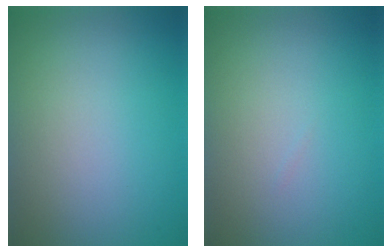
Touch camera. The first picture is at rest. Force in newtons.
{"total": 0.0}